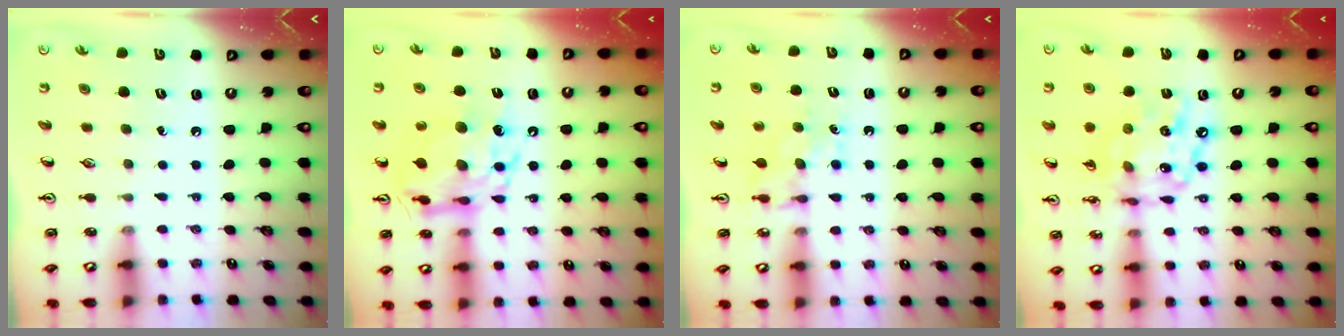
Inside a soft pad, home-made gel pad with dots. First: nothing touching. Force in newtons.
{"total": 13.7, "press": 13.7, "slide": 1.4}
{"total": 7.3, "press": 7.2, "slide": 0.7}
{"total": 15.7, "press": 15.5, "slide": 1.8}